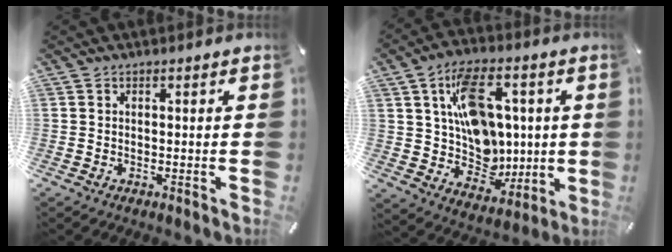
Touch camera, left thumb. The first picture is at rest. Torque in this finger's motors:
{"motor_torque": [2.19, 2.14, 1.09, 0.47, 0.18]}